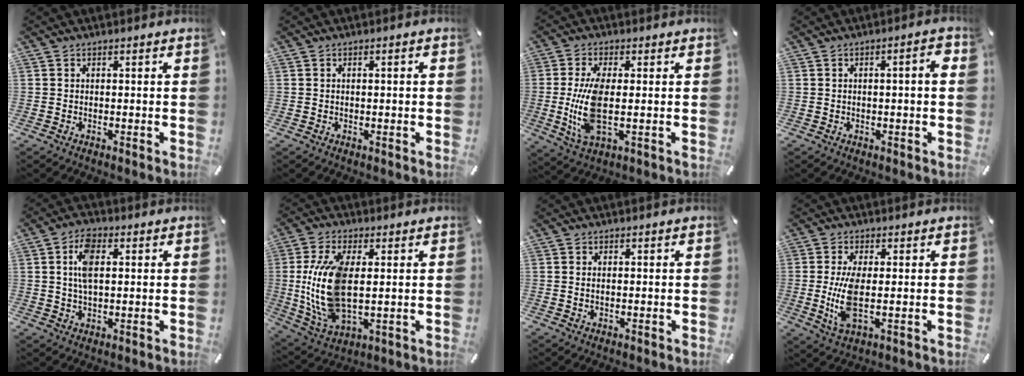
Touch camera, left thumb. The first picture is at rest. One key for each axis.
{"total": 1.1, "fx": -0.1, "fy": 0.1, "fz": 1.1, "tx": -0.018, "ty": -0.002, "tz": -0.001}
{"total": 11.2, "fx": -0.2, "fy": 4.0, "fz": 10.4, "tx": -0.232, "ty": -0.025, "tz": -0.004}
{"total": 3.8, "fx": 0.2, "fy": 0.6, "fz": 3.8, "tx": -0.059, "ty": 0.002, "tz": 0.000}
{"total": 7.1, "fx": 1.7, "fy": 3.7, "fz": 5.7, "tx": -0.128, "ty": 0.004, "tz": 0.025}
{"total": 15.1, "fx": 1.7, "fy": 7.5, "fz": 13.0, "tx": -0.297, "ty": -0.018, "tz": 0.030}
{"total": 1.0, "fx": 0.1, "fy": 0.3, "fz": 1.0, "tx": -0.020, "ty": -0.001, "tz": 0.001}
{"total": 9.1, "fx": -0.1, "fy": 3.1, "fz": 8.6, "tx": -0.197, "ty": -0.025, "tz": -0.003}